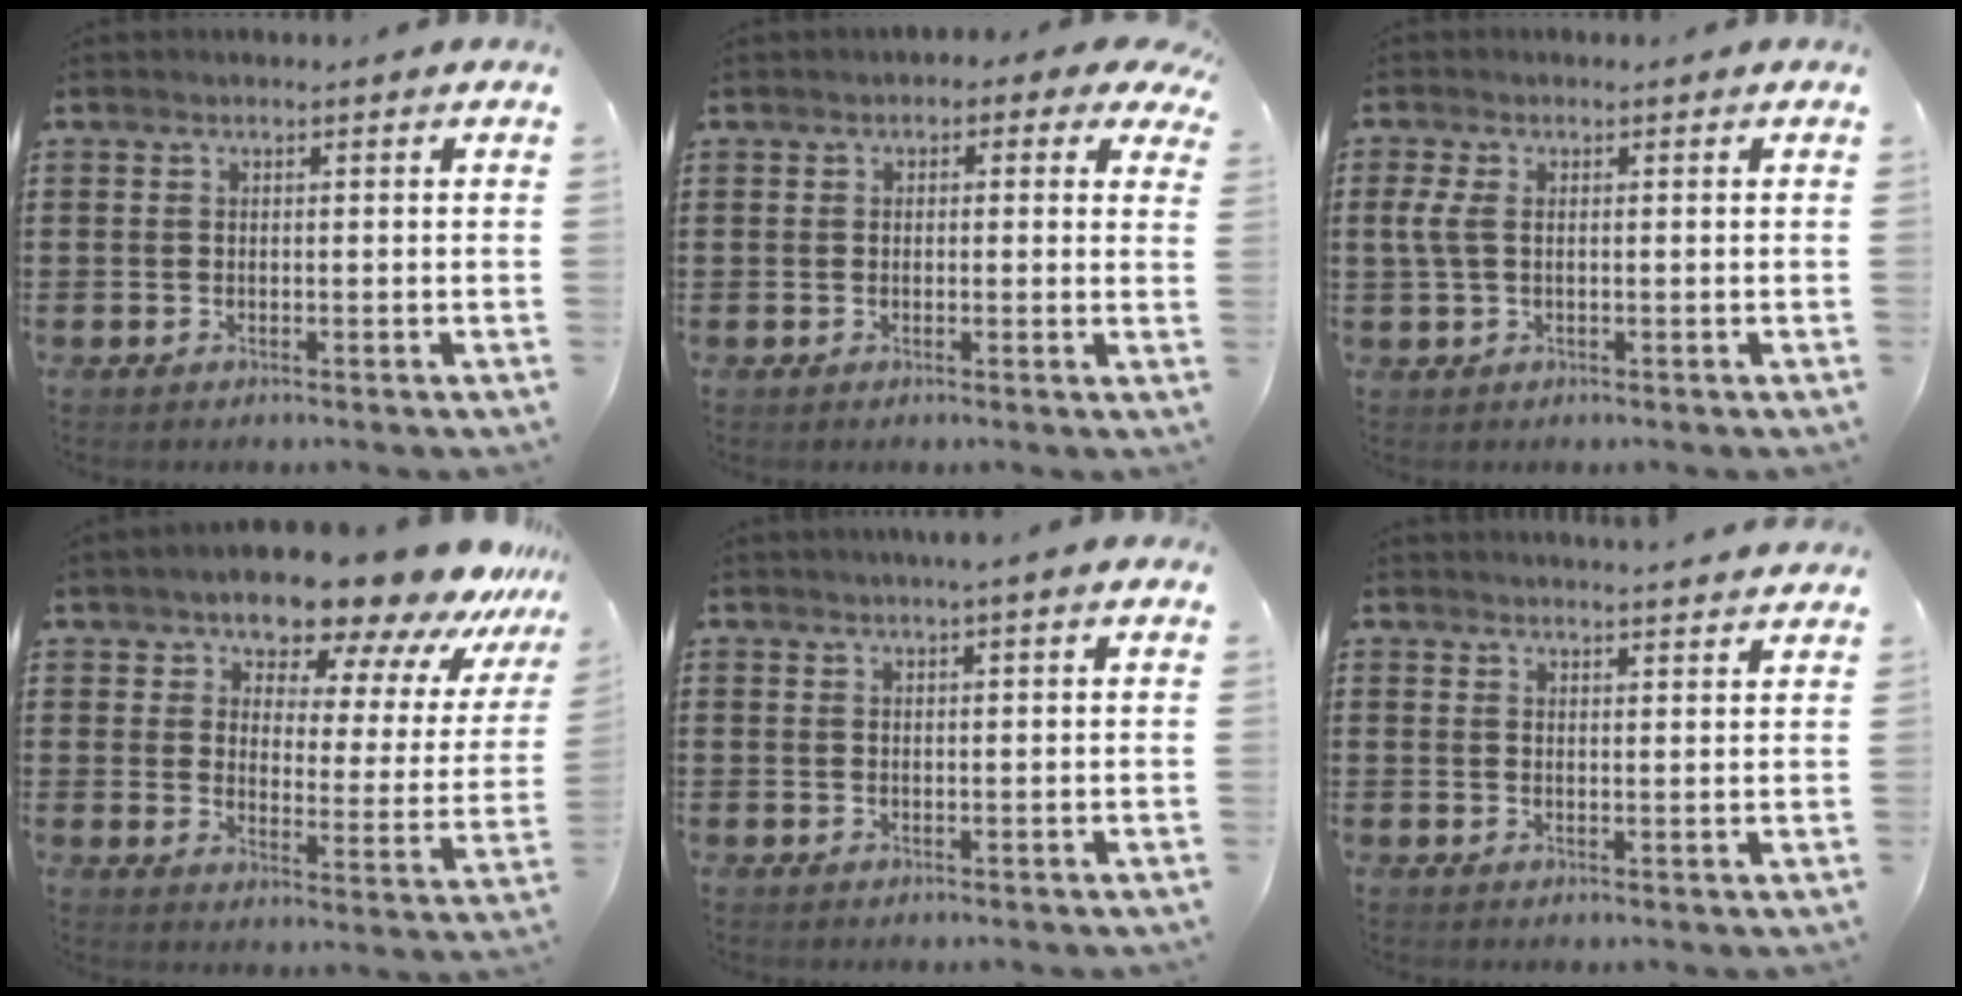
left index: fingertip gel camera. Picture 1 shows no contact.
{"total": 1.5, "force": [0.5, 1.1, 0.9], "torque": [-0.015, 0.005, 0.006]}
{"total": 2.9, "force": [0.2, 1.3, 2.5], "torque": [-0.074, -0.003, -0.003]}
{"total": 11.6, "force": [10.7, 2.6, 3.8], "torque": [-0.081, -0.081, 0.183]}
{"total": 2.0, "force": [1.6, -0.2, 1.2], "torque": [-0.024, 0.000, 0.029]}
{"total": 2.9, "force": [2.8, -0.5, 0.1], "torque": [-0.010, -0.014, 0.052]}